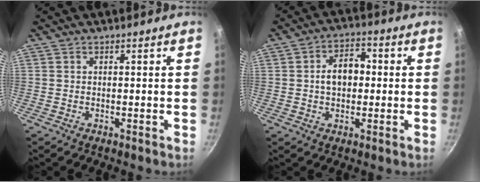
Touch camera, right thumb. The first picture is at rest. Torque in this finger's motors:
{"motor_torque": [-0.59, 0.74, 0.82, -0.04, 0.01]}